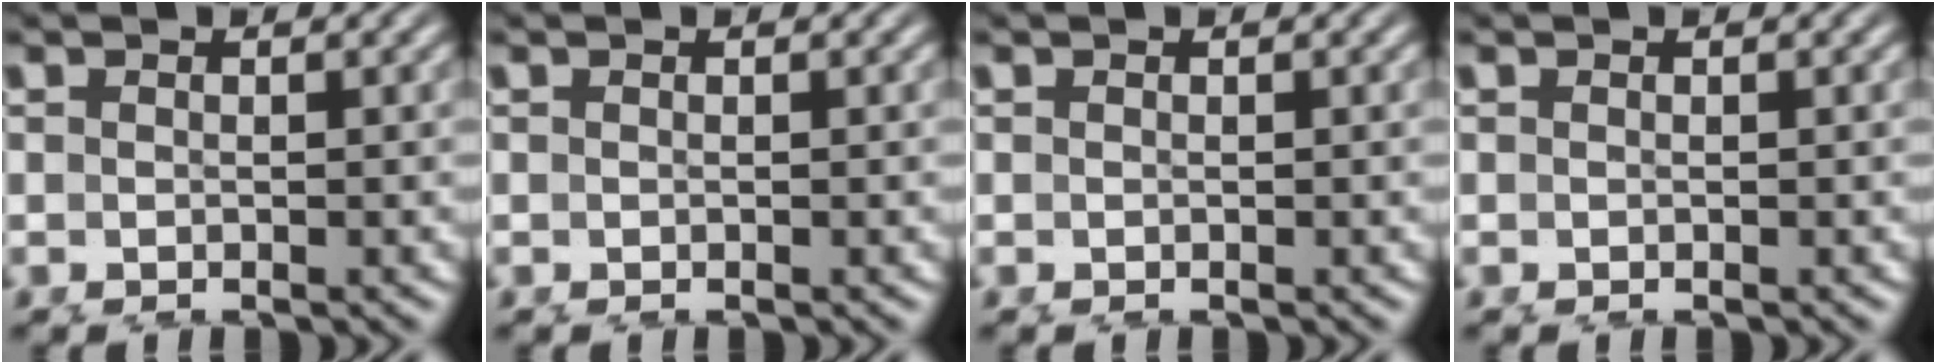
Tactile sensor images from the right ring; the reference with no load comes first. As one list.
[{"total": 0.0}, {"total": 0.0}, {"total": 0.0}]